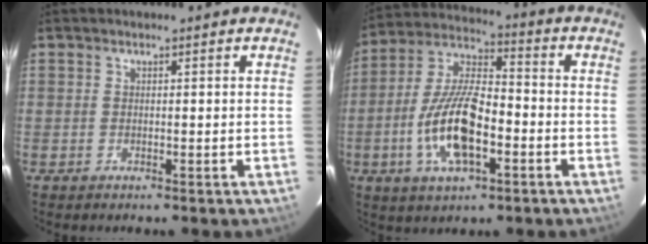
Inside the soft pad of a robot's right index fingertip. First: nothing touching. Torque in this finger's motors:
{"motor_torque": [1.77, -0.06, 1.06, 0.17]}